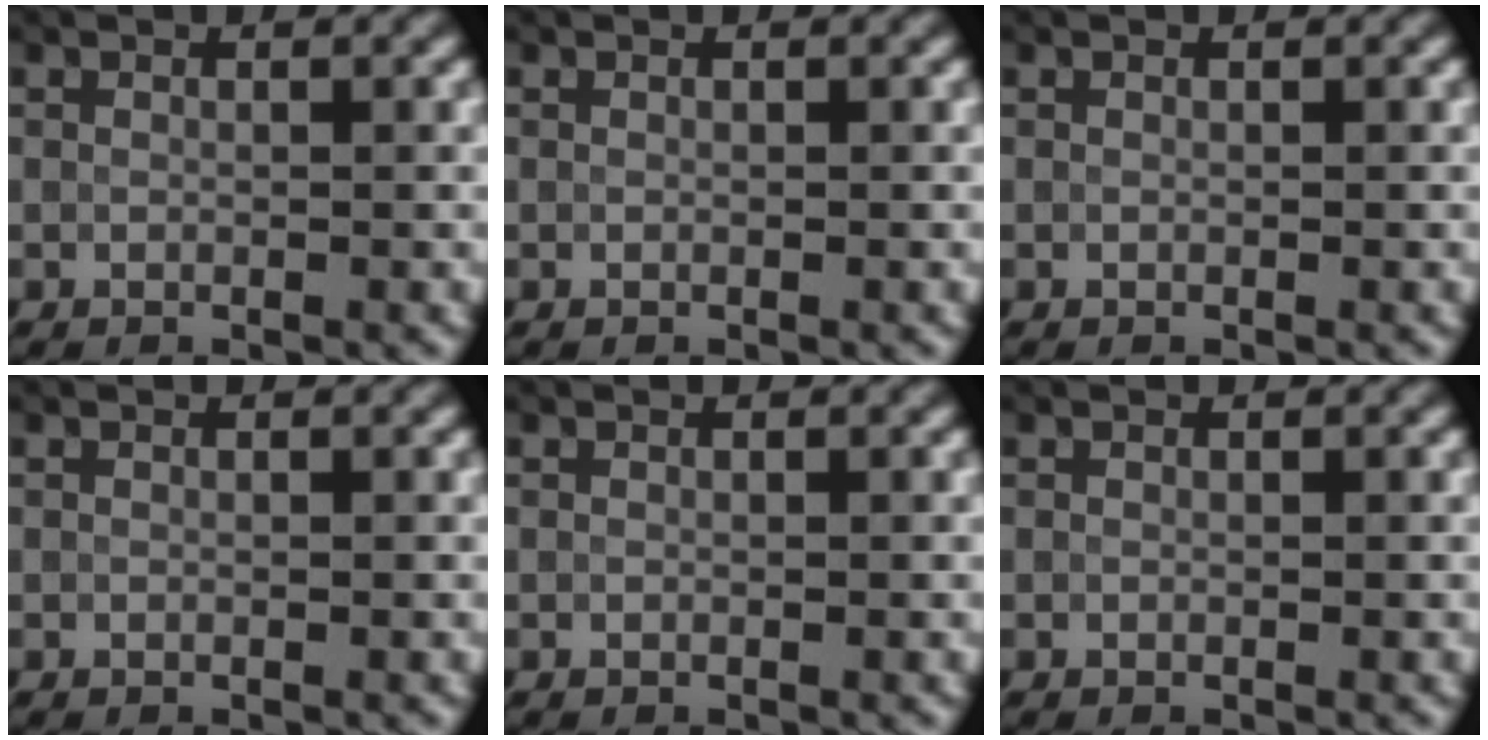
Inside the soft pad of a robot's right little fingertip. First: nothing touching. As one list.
[{"total": 0.0}, {"total": 0.0}, {"total": 0.0}, {"total": 0.0}, {"total": 0.0}]